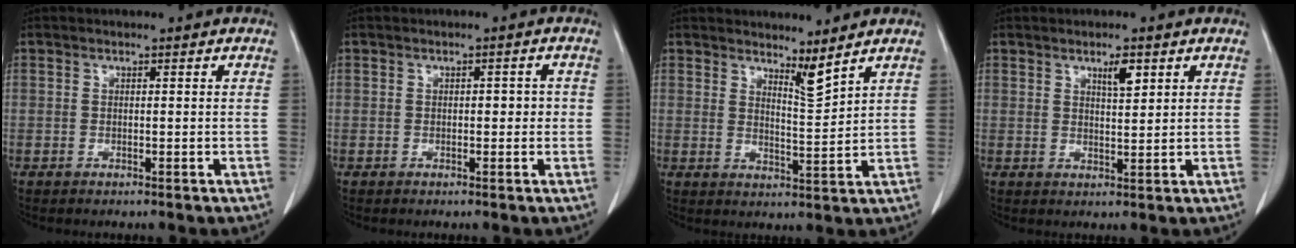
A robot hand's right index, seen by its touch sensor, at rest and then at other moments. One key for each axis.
{"total": 2.0, "fx": 0.0, "fy": 1.1, "fz": 1.6, "tx": -0.017, "ty": 0.008, "tz": -0.001}
{"total": 3.6, "fx": 3.2, "fy": -0.3, "fz": 1.6, "tx": -0.032, "ty": -0.022, "tz": 0.061}
{"total": 3.1, "fx": 1.8, "fy": 0.7, "fz": 2.5, "tx": -0.043, "ty": -0.003, "tz": 0.030}